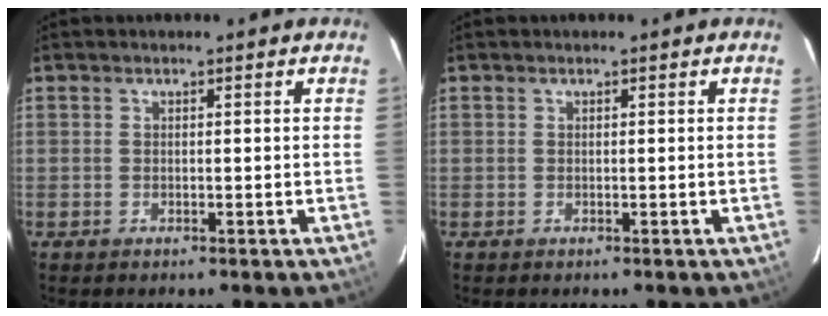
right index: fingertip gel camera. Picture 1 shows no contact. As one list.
[{"total": 0.0}]